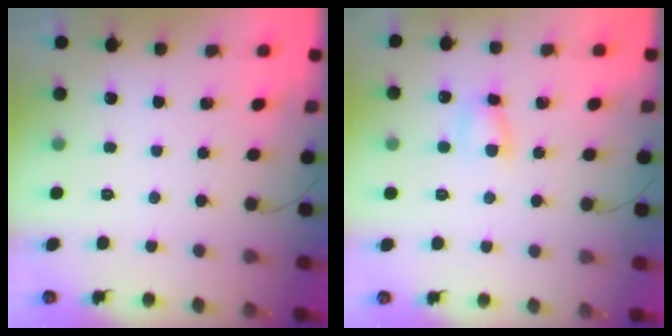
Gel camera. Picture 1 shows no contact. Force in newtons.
{"total": 5.1, "press": 5.0, "slide": 0.7}